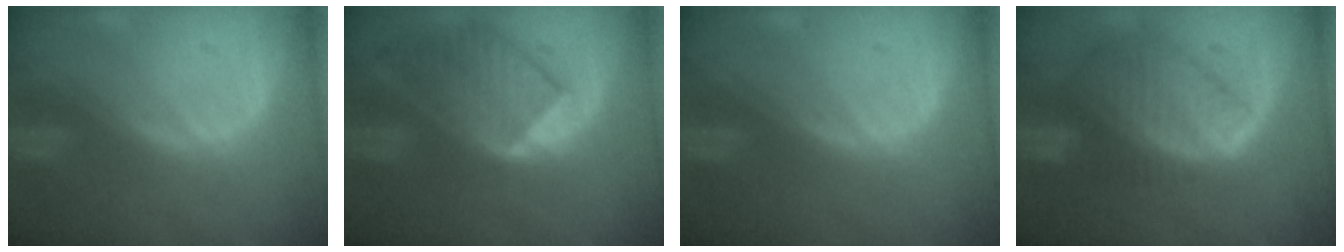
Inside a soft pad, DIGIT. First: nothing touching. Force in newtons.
{"total": 8.3, "press": 7.6, "slide": 3.4}
{"total": 0.0}
{"total": 9.3, "press": 8.0, "slide": 4.7}